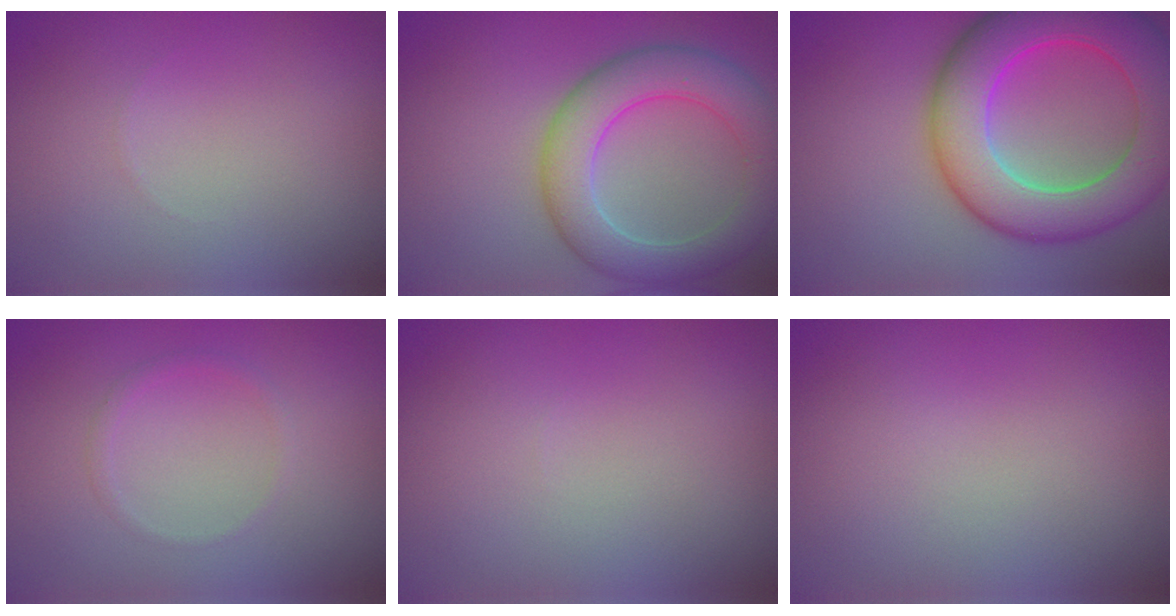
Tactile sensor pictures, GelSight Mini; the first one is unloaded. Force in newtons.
{"total": 6.6, "press": 6.6, "slide": 0.3}
{"total": 10.8, "press": 10.8, "slide": 0.5}
{"total": 0.9, "press": 0.9, "slide": 0.1}
{"total": 0.0}
{"total": 0.0}